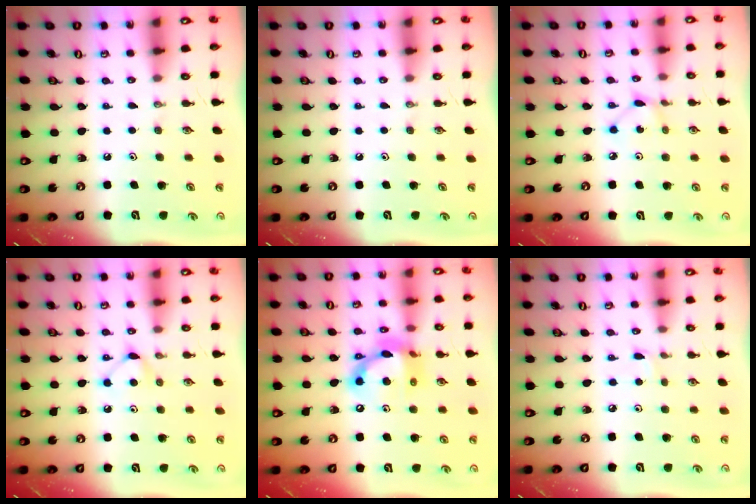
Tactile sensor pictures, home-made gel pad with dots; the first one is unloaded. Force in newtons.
{"total": 0.0}
{"total": 2.4, "press": 2.4, "slide": 0.1}
{"total": 6.1, "press": 6.1, "slide": 0.7}
{"total": 13.7, "press": 13.7, "slide": 1.0}
{"total": 1.9, "press": 1.9, "slide": 0.2}